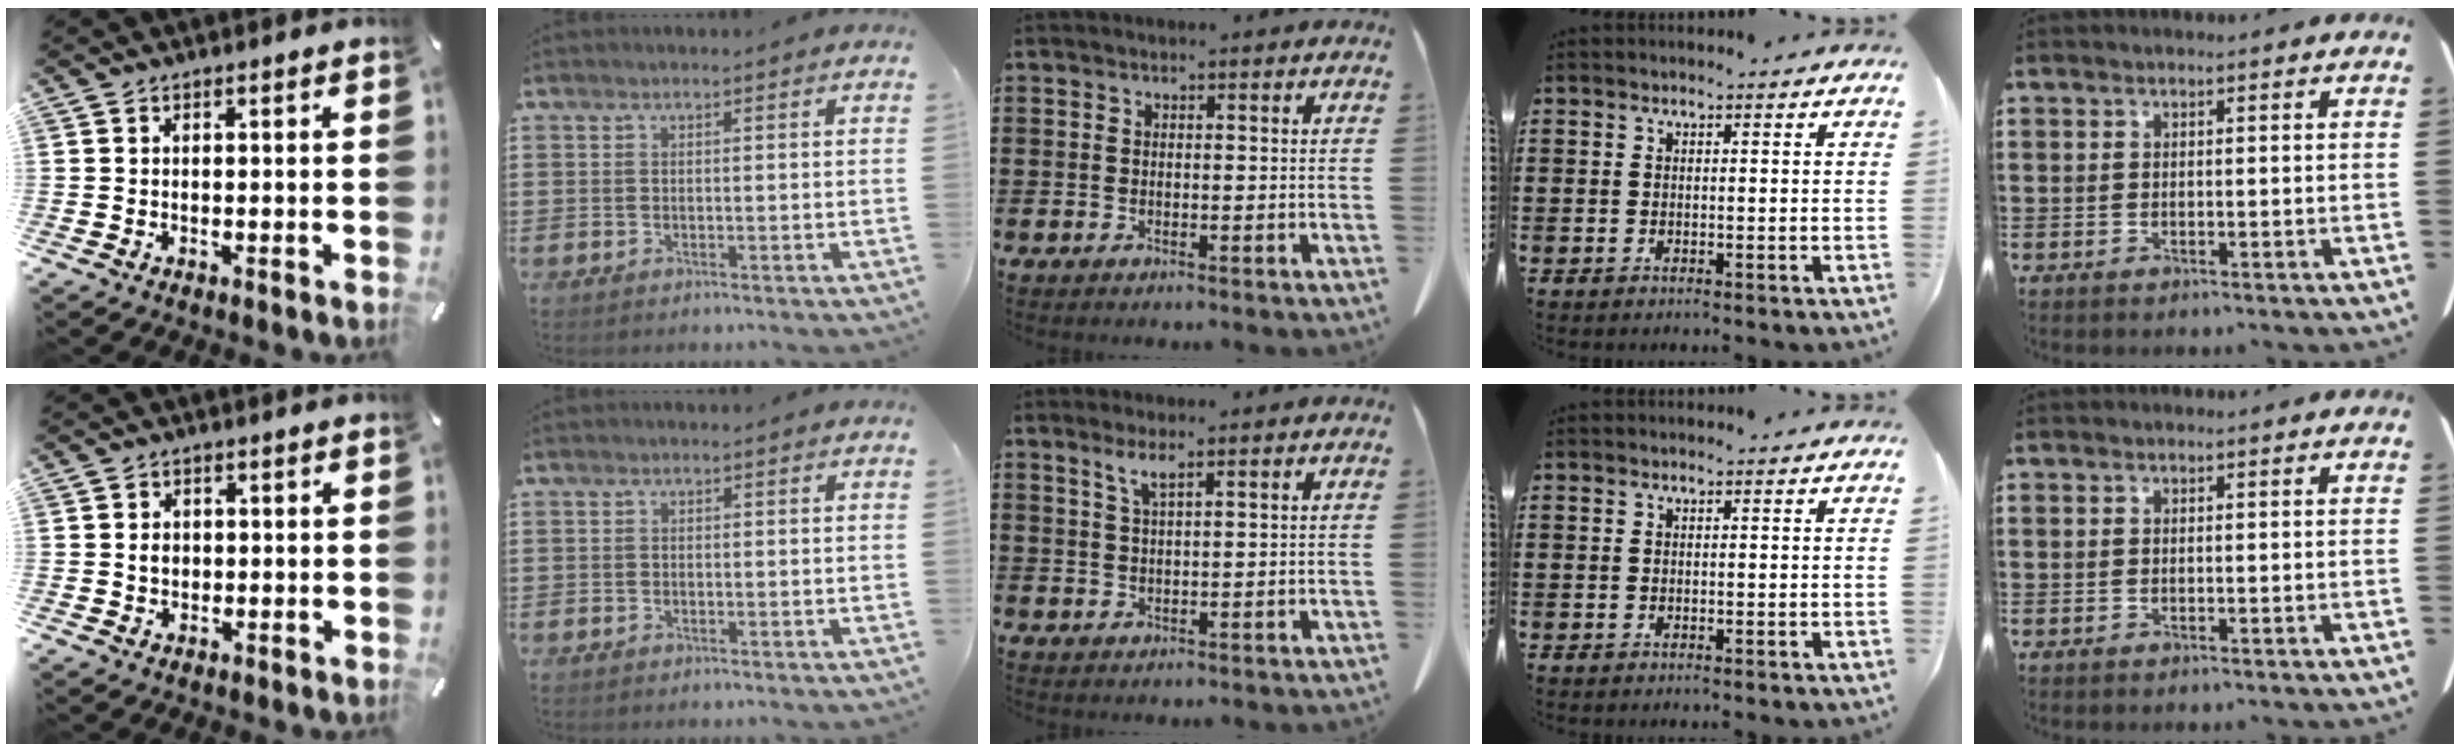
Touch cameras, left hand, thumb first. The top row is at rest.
{"thumb": {"total": 2.8, "force": [0.0, 2.4, 1.5], "torque": [-0.023, 0.002, -0.004]}, "index": {"total": 0.5, "force": [-0.4, 0.3, 0.1], "torque": [-0.004, 0.000, -0.008]}, "middle": {"total": 2.4, "force": [1.5, 0.4, 1.9], "torque": [-0.041, 0.002, 0.025]}}